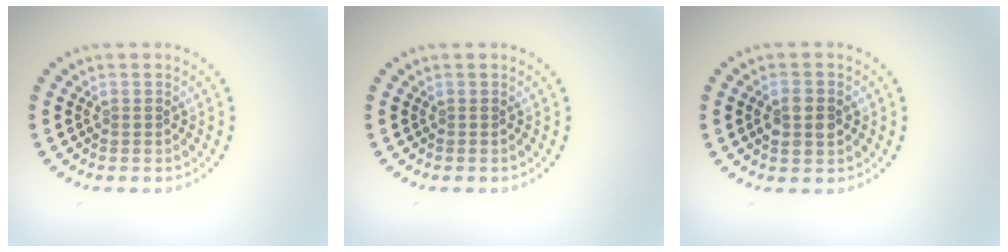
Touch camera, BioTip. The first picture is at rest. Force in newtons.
{"total": 0.0}
{"total": 2.9, "press": 2.9, "slide": 0.1}